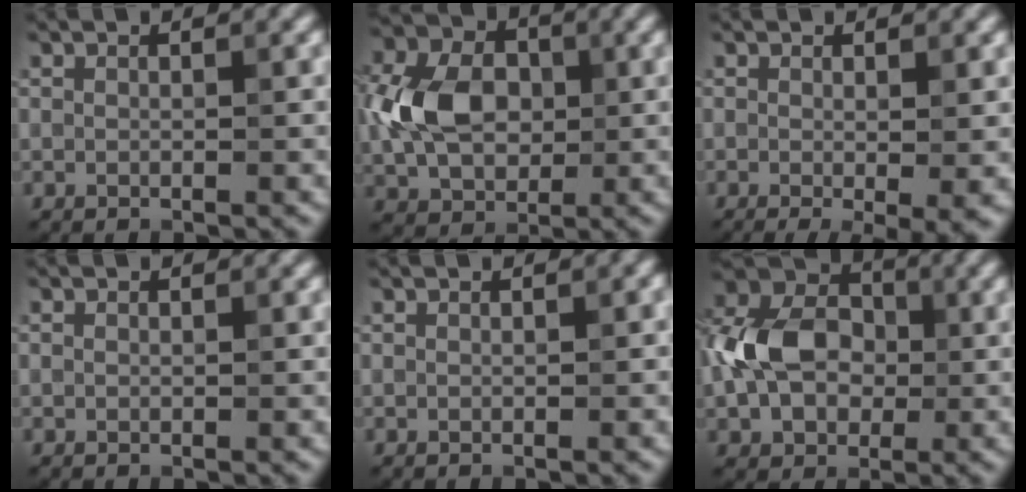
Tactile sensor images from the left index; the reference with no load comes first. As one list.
[{"total": 8.0, "force": [0.3, 5.8, 5.5], "torque": [-0.121, 0.011, -0.007]}, {"total": 4.1, "force": [-1.1, 0.9, 3.9], "torque": [-0.057, -0.016, -0.013]}, {"total": 0.0}, {"total": 0.7, "force": [-0.2, 0.0, 0.7], "torque": [-0.006, 0.002, -0.003]}, {"total": 8.5, "force": [-0.6, 6.2, 5.7], "torque": [-0.118, 0.013, -0.024]}]